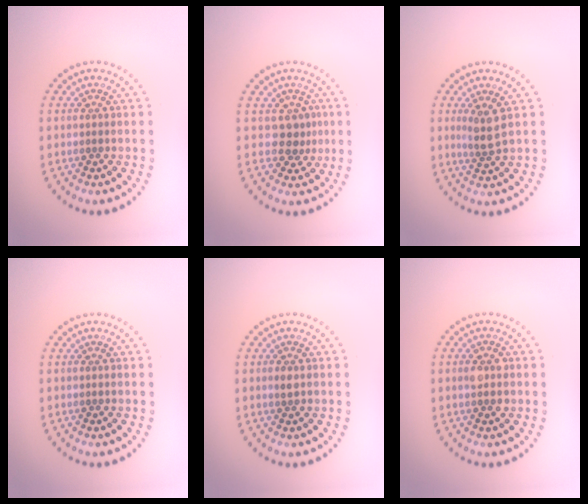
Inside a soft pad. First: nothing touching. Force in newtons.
{"total": 2.2, "press": 1.6, "slide": 1.6}
{"total": 2.2, "press": 1.7, "slide": 1.5}
{"total": 0.0}
{"total": 0.9, "press": 0.9, "slide": 0.2}
{"total": 2.3, "press": 2.3, "slide": 0.1}